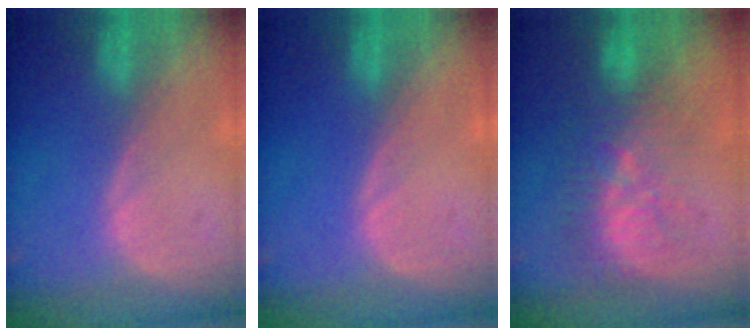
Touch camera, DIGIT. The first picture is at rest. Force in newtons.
{"total": 0.0}
{"total": 9.1, "press": 8.7, "slide": 2.6}